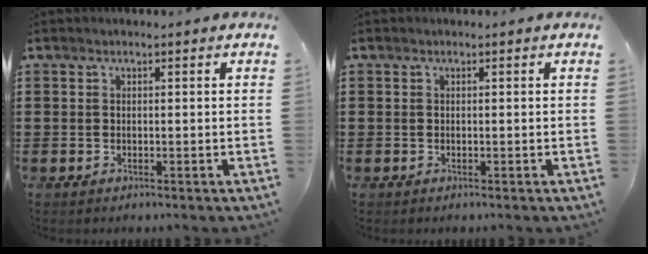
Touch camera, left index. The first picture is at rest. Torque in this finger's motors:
{"motor_torque": [0.00, 0.00, 0.00, 0.00]}